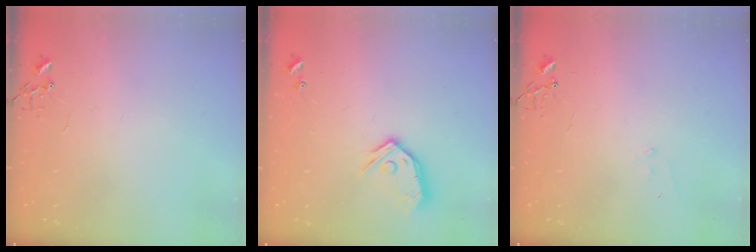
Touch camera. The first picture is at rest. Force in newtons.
{"total": 12.2, "press": 12.1, "slide": 1.5}
{"total": 5.6, "press": 5.6, "slide": 0.7}